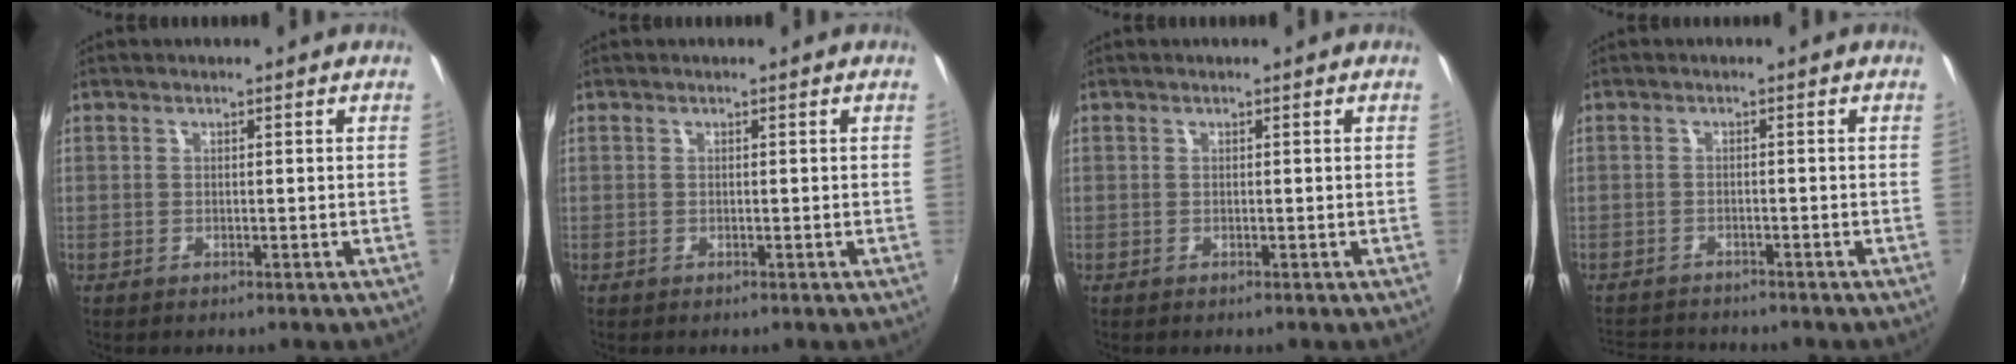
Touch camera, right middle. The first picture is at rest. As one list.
[{"total": 0.0}, {"total": 0.0}, {"total": 6.2, "force": [-5.9, 1.5, 1.4], "torque": [-0.048, -0.006, -0.097]}]